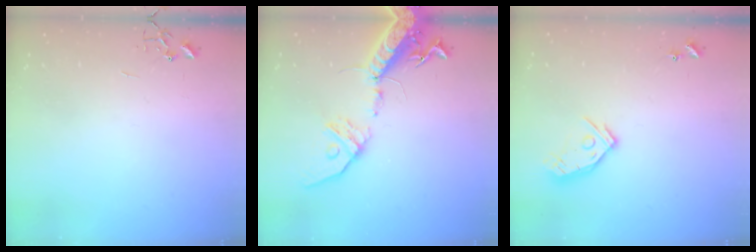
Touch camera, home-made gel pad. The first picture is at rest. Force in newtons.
{"total": 18.2, "press": 17.7, "slide": 4.0}
{"total": 11.0, "press": 10.9, "slide": 1.2}